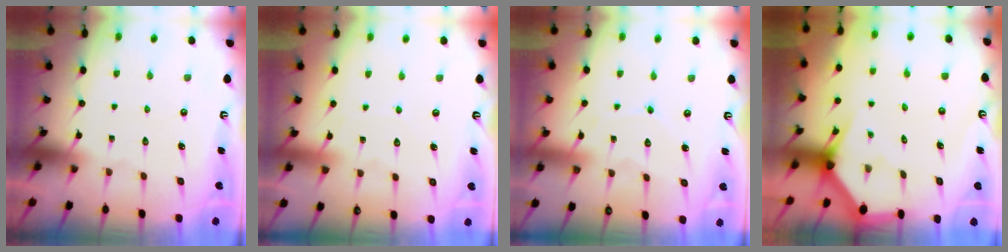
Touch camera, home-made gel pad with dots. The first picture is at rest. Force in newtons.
{"total": 2.9, "press": 2.9, "slide": 0.3}
{"total": 4.3, "press": 4.3, "slide": 0.2}
{"total": 2.7, "press": 2.7, "slide": 0.2}